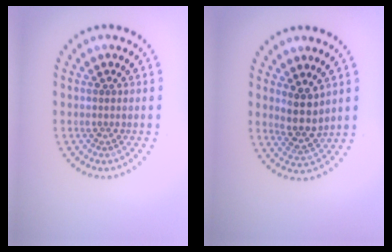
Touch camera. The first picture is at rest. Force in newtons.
{"total": 2.9, "press": 2.4, "slide": 1.7}